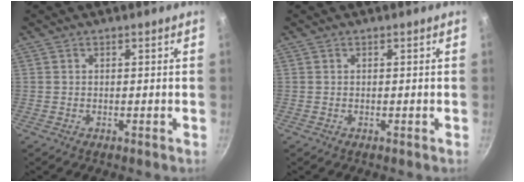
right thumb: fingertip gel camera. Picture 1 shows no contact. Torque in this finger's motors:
{"motor_torque": [0.00, 0.00, 0.00, 0.00, 0.00]}